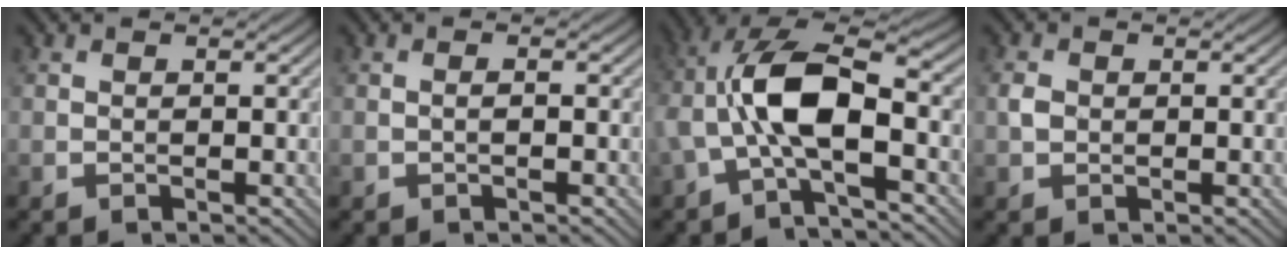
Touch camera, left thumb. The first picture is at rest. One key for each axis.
{"total": 0.5, "fx": -0.3, "fy": 0.1, "fz": 0.4, "tx": -0.005, "ty": 0.003, "tz": -0.006}
{"total": 10.4, "fx": -1.0, "fy": 4.4, "fz": 9.4, "tx": -0.204, "ty": 0.016, "tz": -0.026}
{"total": 1.3, "fx": 0.0, "fy": 1.2, "fz": 0.5, "tx": -0.013, "ty": 0.000, "tz": -0.002}